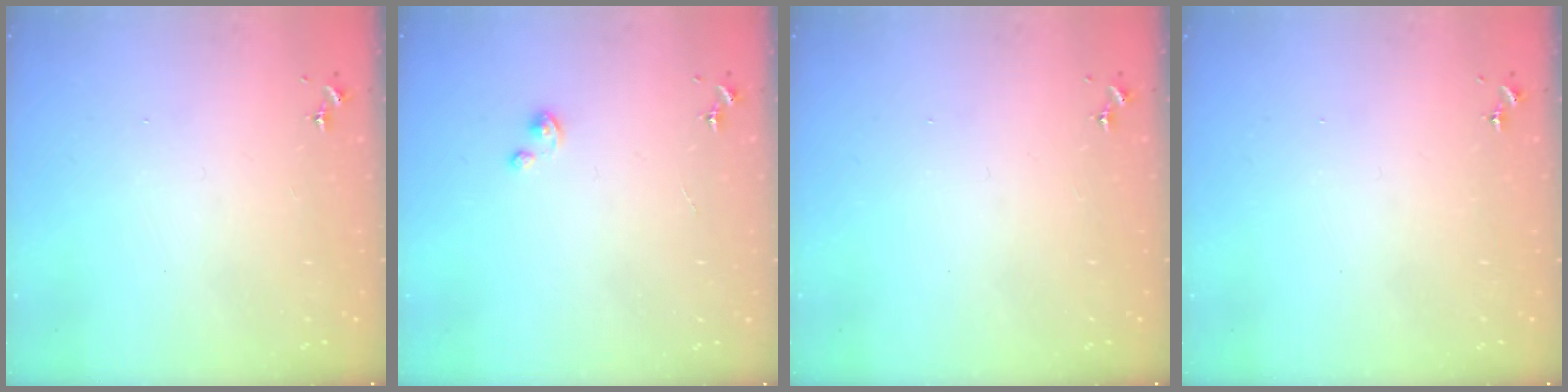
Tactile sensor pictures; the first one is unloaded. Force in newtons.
{"total": 1.5, "press": 1.5, "slide": 0.2}
{"total": 0.0}
{"total": 0.0}